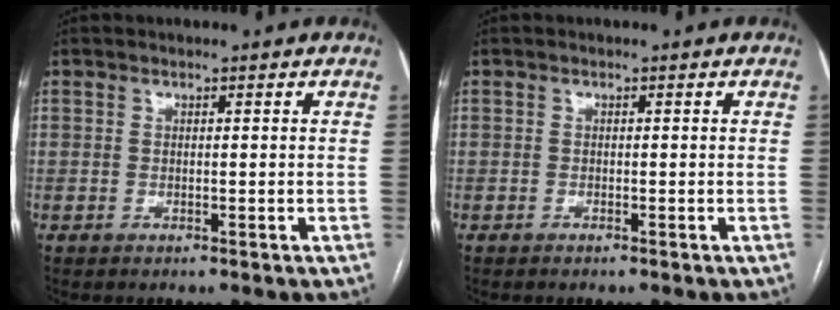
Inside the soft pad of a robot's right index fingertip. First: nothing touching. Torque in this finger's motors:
{"motor_torque": [-0.02, 0.04, 0.03, 0.01]}